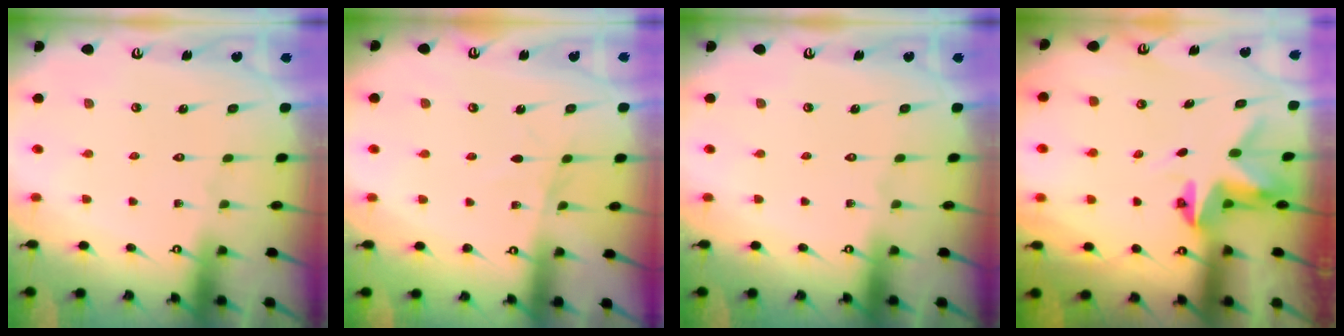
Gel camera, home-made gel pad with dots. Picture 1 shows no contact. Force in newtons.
{"total": 2.6, "press": 2.6, "slide": 0.3}
{"total": 0.0}
{"total": 3.8, "press": 3.8, "slide": 0.1}